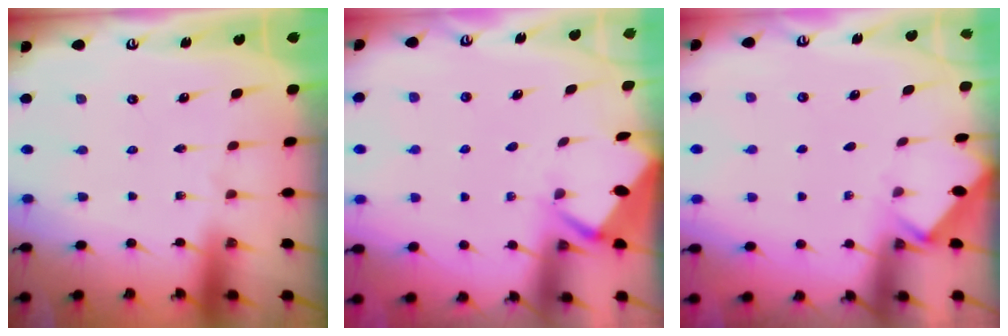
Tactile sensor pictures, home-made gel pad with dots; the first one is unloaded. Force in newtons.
{"total": 2.6, "press": 2.6, "slide": 0.3}
{"total": 2.5, "press": 2.4, "slide": 0.4}